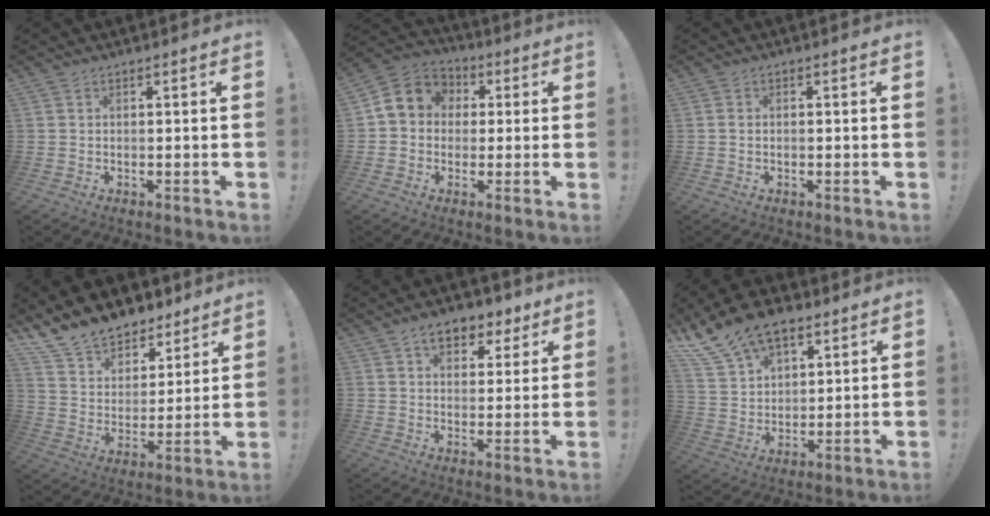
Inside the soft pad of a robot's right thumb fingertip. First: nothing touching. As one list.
[{"total": 9.1, "force": [1.4, 8.2, 3.8], "torque": [-0.049, 0.004, 0.034]}, {"total": 0.6, "force": [-0.1, 0.4, 0.4], "torque": [-0.007, 0.002, -0.002]}, {"total": 13.4, "force": [11.1, 6.9, 2.9], "torque": [-0.063, -0.086, 0.211]}, {"total": 8.8, "force": [5.2, 5.6, 4.5], "torque": [-0.057, -0.025, 0.094]}, {"total": 15.3, "force": [10.7, 8.6, 6.8], "torque": [-0.129, -0.065, 0.203]}]